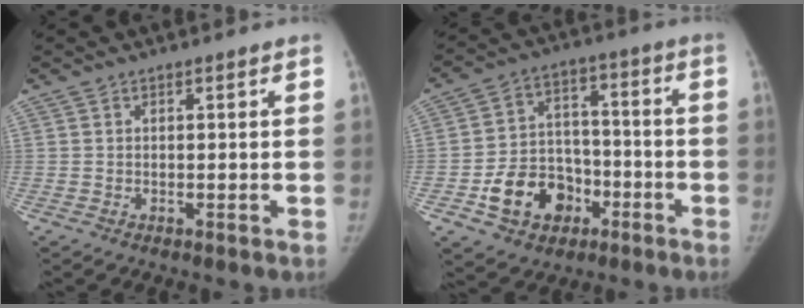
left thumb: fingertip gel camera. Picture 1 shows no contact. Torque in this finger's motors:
{"motor_torque": [-0.24, 0.32, 0.81, 0.76, 0.03]}